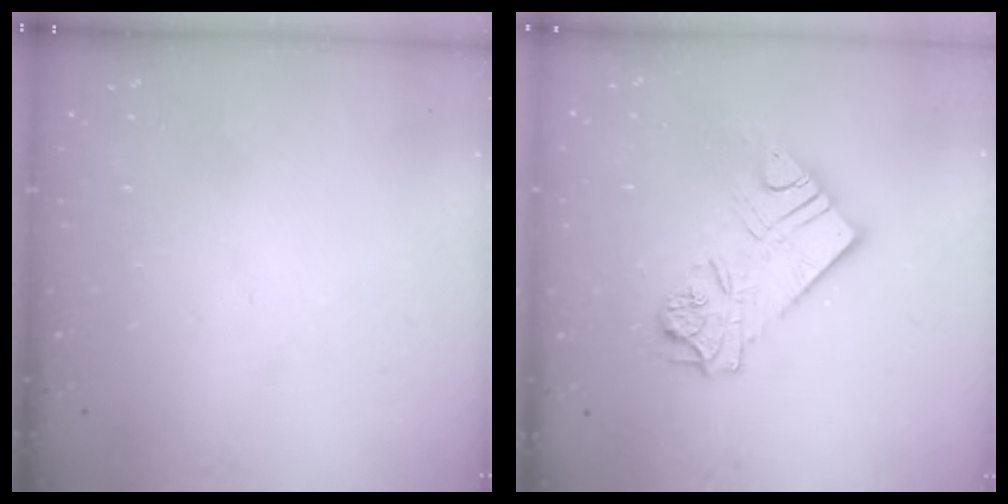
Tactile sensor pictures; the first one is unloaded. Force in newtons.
{"total": 14.2, "press": 14.1, "slide": 1.6}